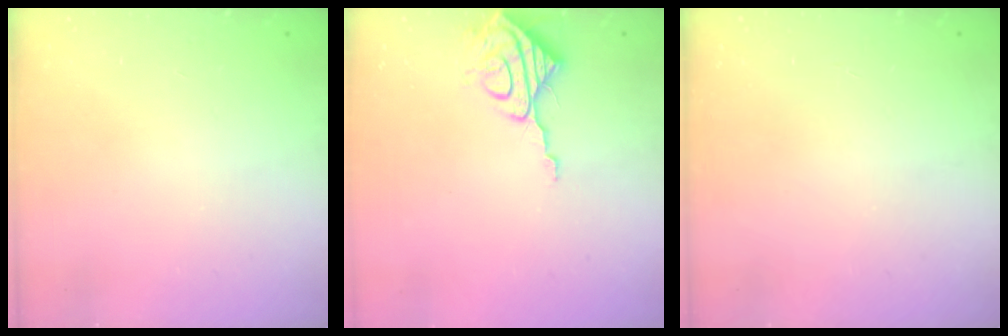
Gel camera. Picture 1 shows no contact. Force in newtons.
{"total": 8.7, "press": 8.7, "slide": 0.5}
{"total": 0.0}